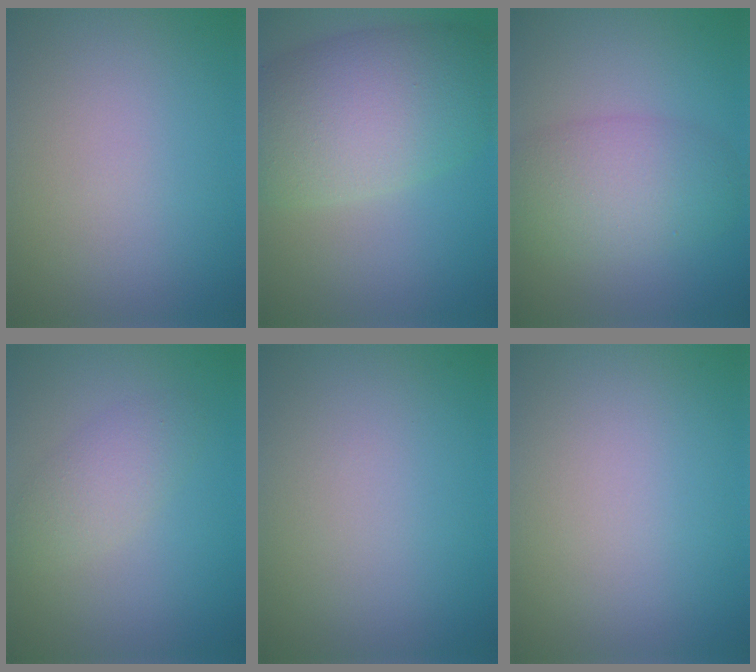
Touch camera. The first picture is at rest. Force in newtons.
{"total": 10.0, "press": 10.0, "slide": 0.4}
{"total": 5.6, "press": 5.6, "slide": 0.2}
{"total": 2.7, "press": 2.6, "slide": 0.1}
{"total": 0.0}
{"total": 0.0}